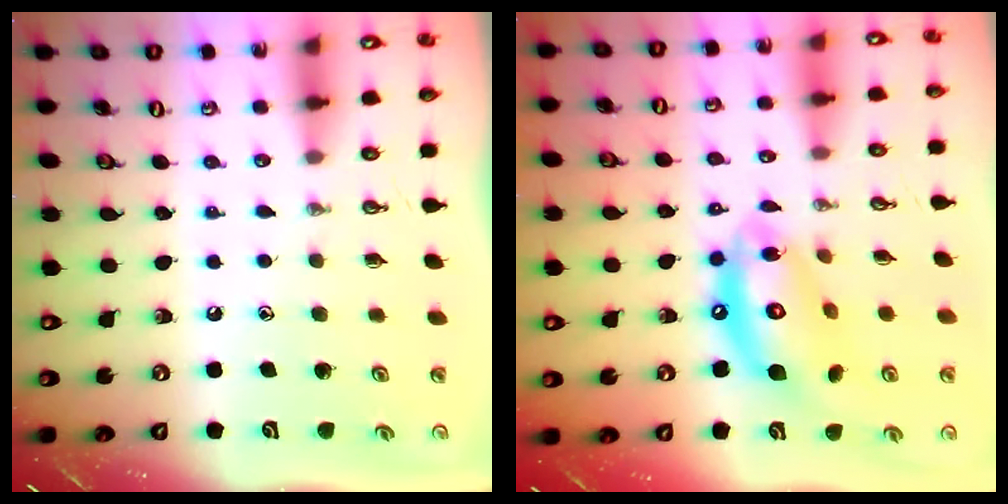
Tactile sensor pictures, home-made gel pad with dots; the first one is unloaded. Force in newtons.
{"total": 15.6, "press": 15.5, "slide": 1.3}